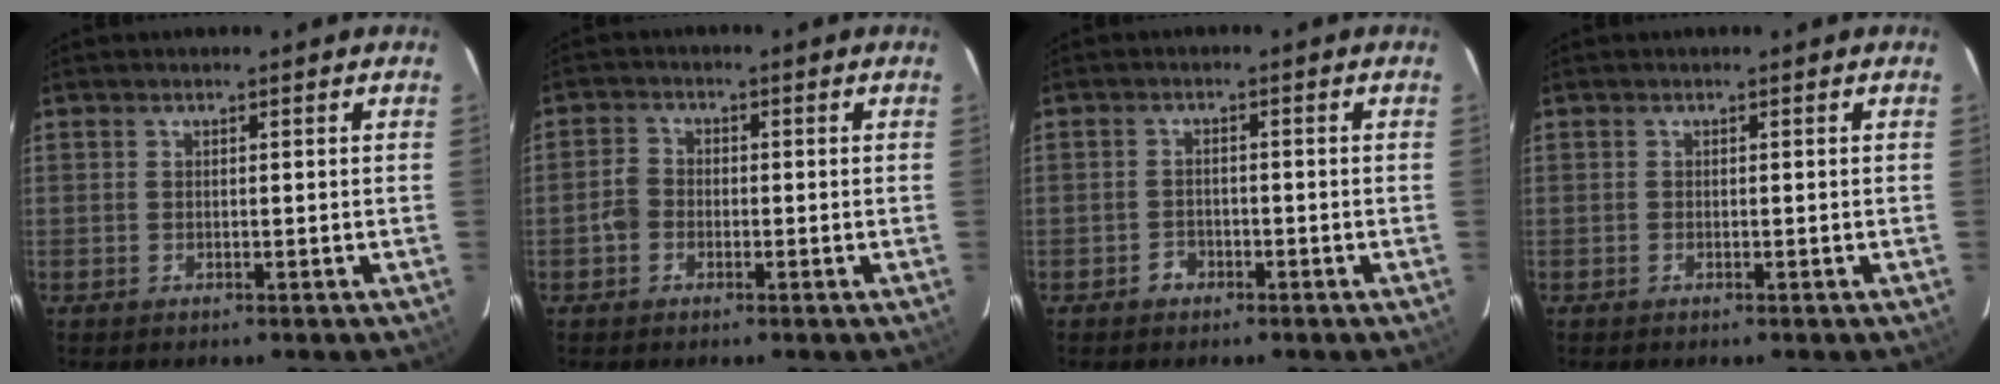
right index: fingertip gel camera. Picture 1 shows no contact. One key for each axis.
{"total": 3.1, "fx": -1.2, "fy": 2.6, "fz": 1.2, "tx": -0.027, "ty": 0.010, "tz": -0.025}
{"total": 2.2, "fx": -1.5, "fy": 1.6, "fz": 0.3, "tx": -0.007, "ty": 0.005, "tz": -0.024}
{"total": 0.0}